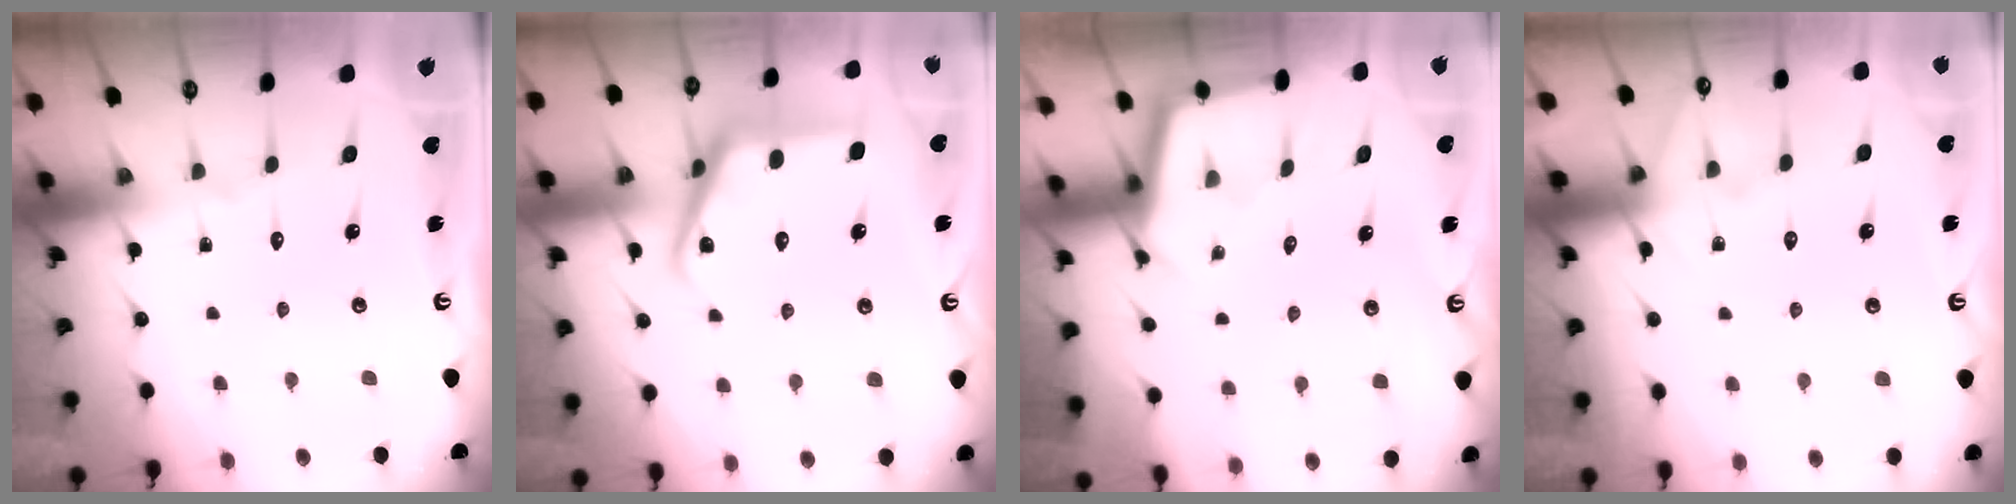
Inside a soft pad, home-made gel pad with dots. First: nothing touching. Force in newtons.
{"total": 10.5, "press": 10.5, "slide": 0.3}
{"total": 2.5, "press": 2.5, "slide": 0.2}
{"total": 5.0, "press": 5.0, "slide": 0.6}